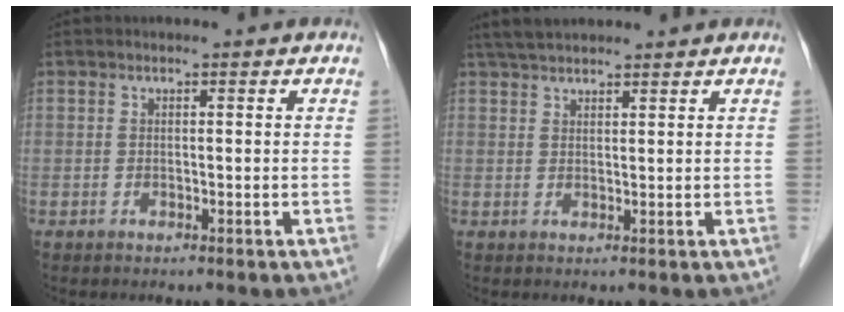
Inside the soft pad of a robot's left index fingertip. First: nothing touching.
{"total": 4.2, "force": [3.7, 0.8, 1.8], "torque": [-0.033, 0.023, 0.068]}